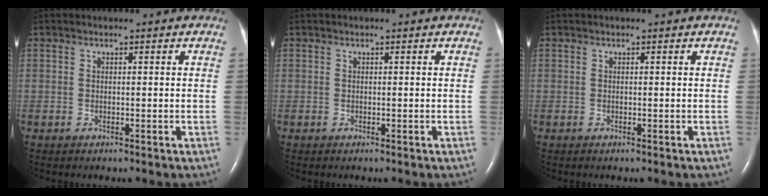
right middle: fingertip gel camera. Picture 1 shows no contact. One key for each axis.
{"total": 0.0}
{"total": 0.0}